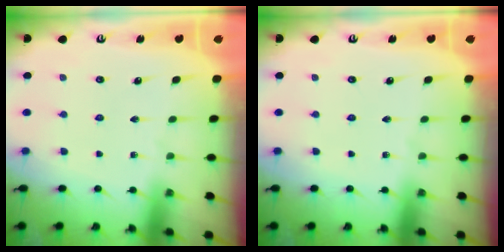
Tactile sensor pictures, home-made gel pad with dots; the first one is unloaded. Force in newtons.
{"total": 0.0}